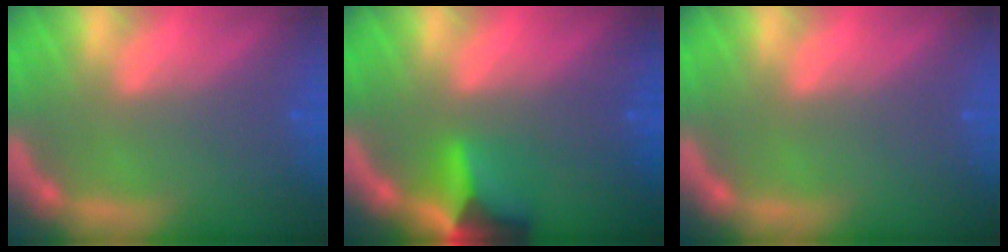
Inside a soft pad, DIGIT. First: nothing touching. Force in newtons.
{"total": 4.9}
{"total": 0.0}